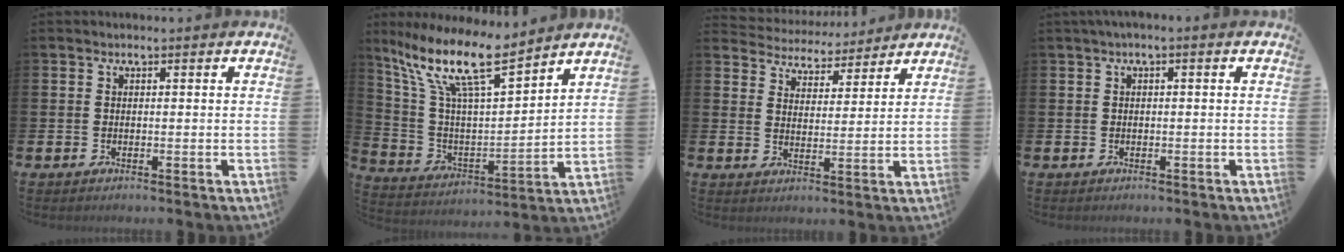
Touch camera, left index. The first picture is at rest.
{"total": 13.3, "force": [9.7, 3.1, 8.5], "torque": [-0.199, -0.044, 0.168]}
{"total": 4.4, "force": [4.2, 1.2, -0.5], "torque": [-0.005, -0.037, 0.071]}
{"total": 0.8, "force": [-0.1, 0.1, 0.8], "torque": [-0.017, 0.003, -0.001]}